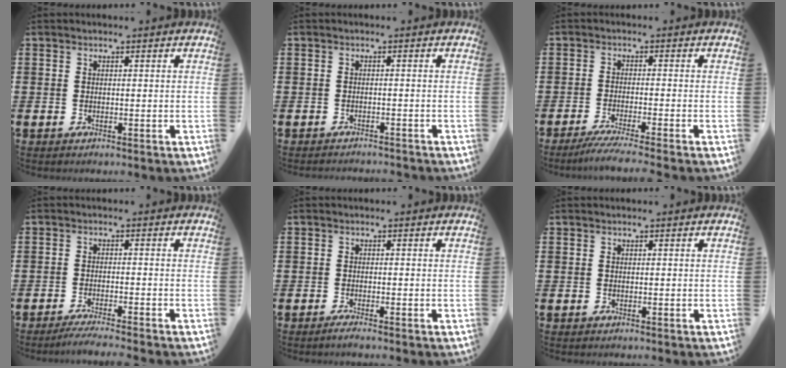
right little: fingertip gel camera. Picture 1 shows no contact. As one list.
[{"total": 1.0, "force": [-1.0, 0.0, -0.1], "torque": [-0.001, 0.001, -0.020]}, {"total": 2.9, "force": [-2.3, -0.2, 1.7], "torque": [-0.028, -0.006, -0.042]}, {"total": 2.1, "force": [-1.8, -0.2, 1.1], "torque": [-0.015, 0.001, -0.034]}, {"total": 0.9, "force": [-0.6, 0.0, 0.6], "torque": [-0.010, -0.003, -0.012]}, {"total": 0.0}]